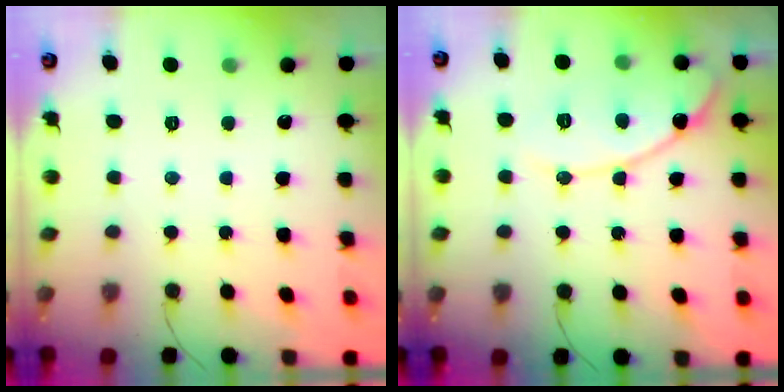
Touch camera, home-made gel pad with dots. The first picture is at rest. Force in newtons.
{"total": 12.5, "press": 12.5, "slide": 0.6}